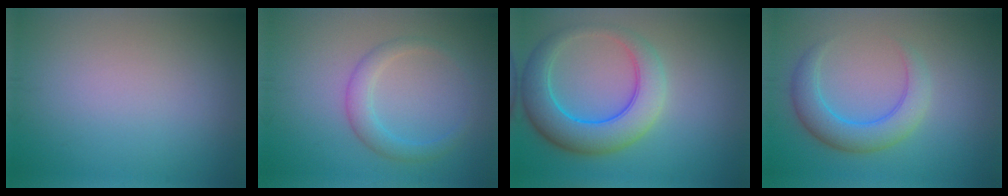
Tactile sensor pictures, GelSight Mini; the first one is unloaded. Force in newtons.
{"total": 2.6, "press": 2.6, "slide": 0.1}
{"total": 7.0, "press": 7.0, "slide": 0.2}
{"total": 4.3, "press": 4.3, "slide": 0.1}